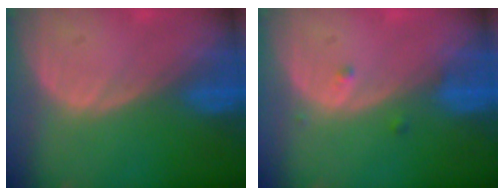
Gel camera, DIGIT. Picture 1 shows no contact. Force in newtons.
{"total": 1.1, "press": 1.1, "slide": 0.1}